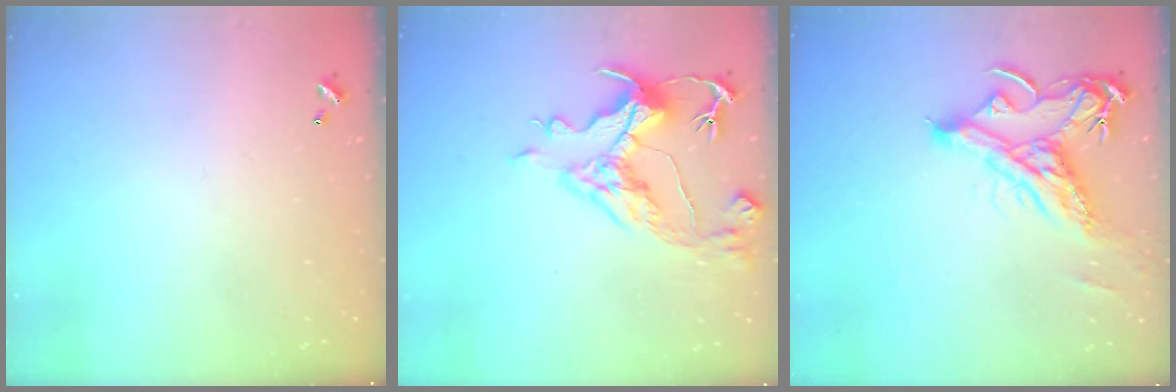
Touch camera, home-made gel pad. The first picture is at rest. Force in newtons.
{"total": 7.1, "press": 6.9, "slide": 1.4}
{"total": 8.6, "press": 8.4, "slide": 1.8}